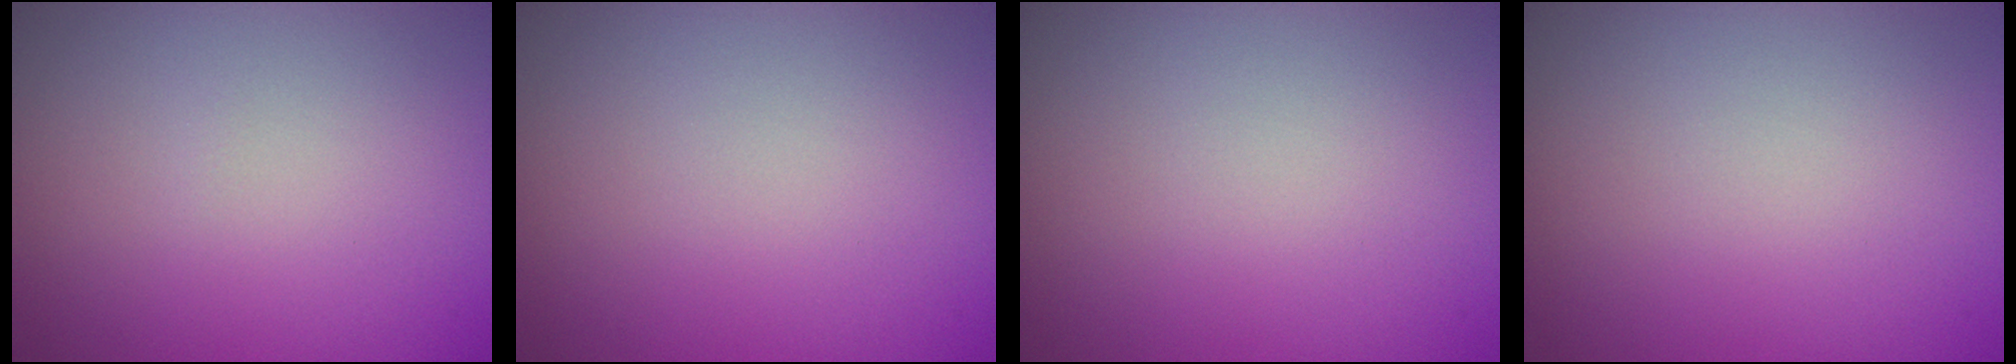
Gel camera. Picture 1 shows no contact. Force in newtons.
{"total": 0.0}
{"total": 0.0}
{"total": 0.0}